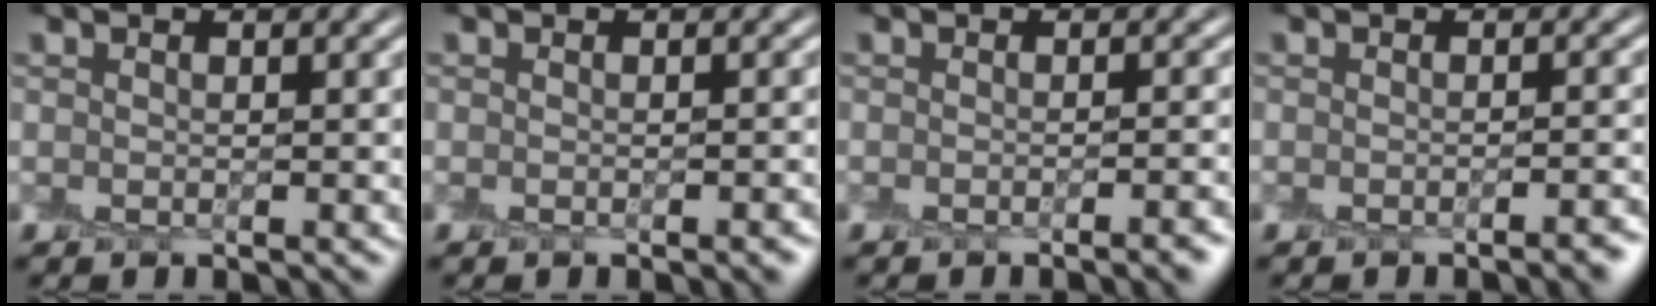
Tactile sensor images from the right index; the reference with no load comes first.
{"total": 1.5, "force": [-1.1, 0.3, 1.0], "torque": [-0.009, -0.001, -0.014]}
{"total": 2.5, "force": [-1.9, 0.2, 1.5], "torque": [-0.015, -0.002, -0.023]}
{"total": 2.3, "force": [-1.9, 0.1, 1.2], "torque": [-0.014, -0.001, -0.024]}